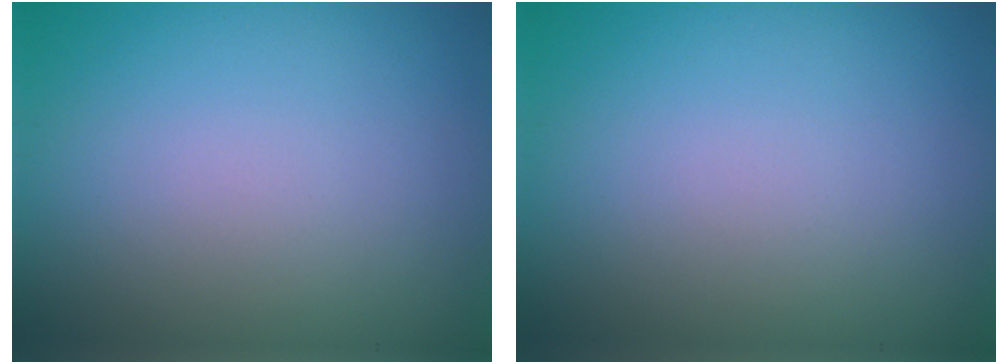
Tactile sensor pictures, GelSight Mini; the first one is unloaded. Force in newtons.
{"total": 0.0}